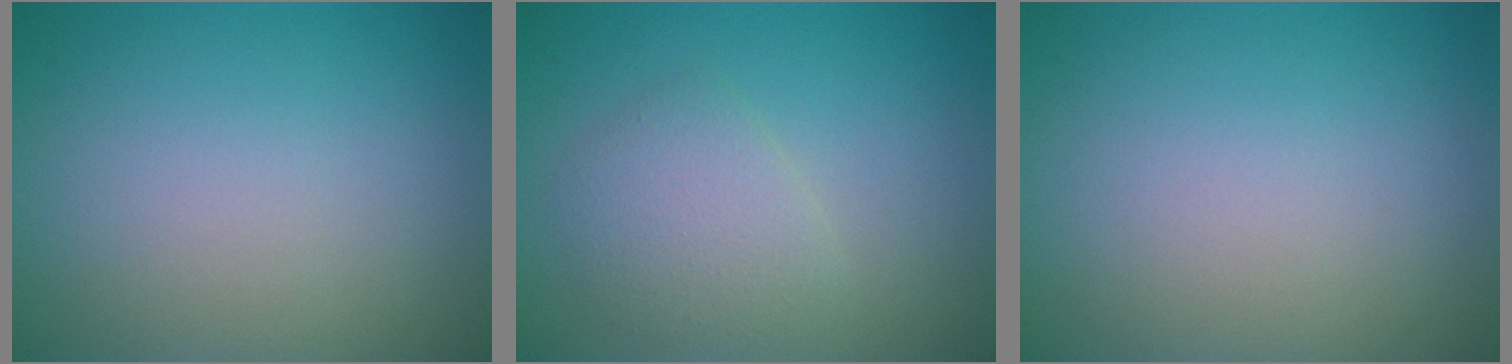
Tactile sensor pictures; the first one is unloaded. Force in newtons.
{"total": 2.9, "press": 2.9, "slide": 0.0}
{"total": 0.0}